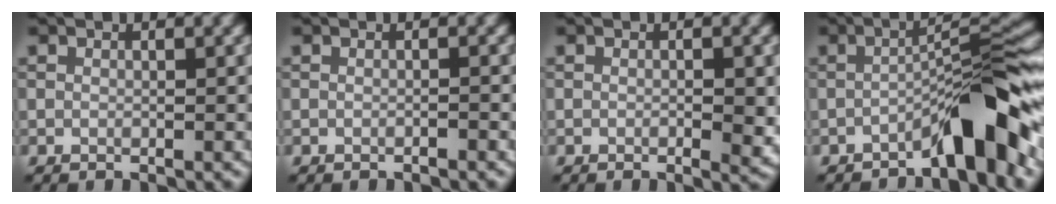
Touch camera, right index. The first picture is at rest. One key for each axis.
{"total": 0.5, "fx": -0.4, "fy": 0.0, "fz": 0.3, "tx": -0.005, "ty": 0.002, "tz": -0.010}
{"total": 2.1, "fx": -0.3, "fy": 0.5, "fz": 2.0, "tx": -0.030, "ty": -0.002, "tz": -0.004}
{"total": 6.6, "fx": -3.8, "fy": 0.8, "fz": 5.3, "tx": -0.074, "ty": 0.030, "tz": -0.066}